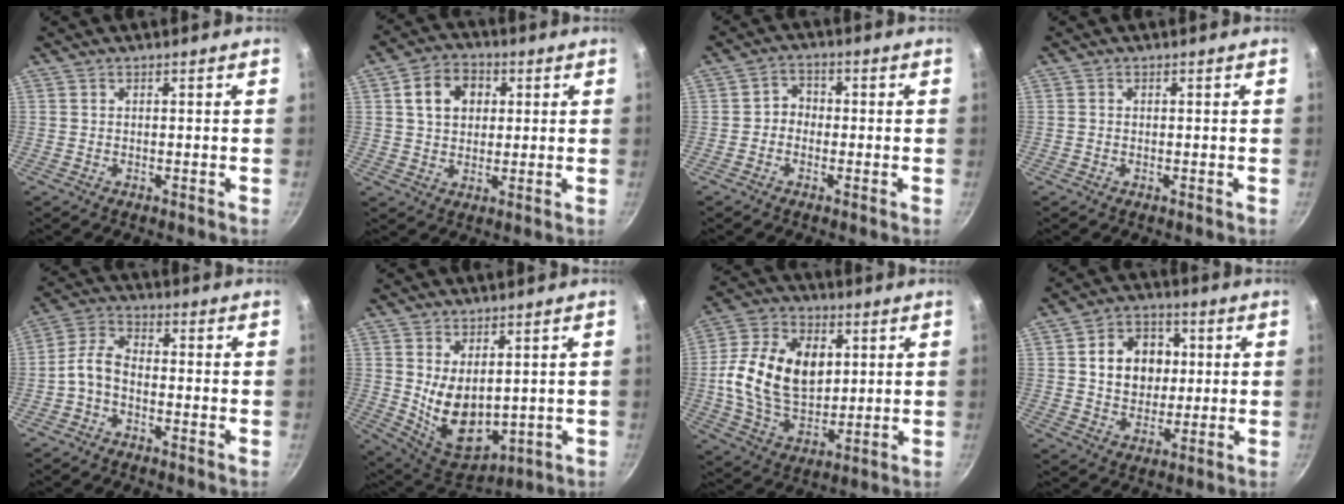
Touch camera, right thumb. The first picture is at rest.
{"total": 8.9, "force": [2.5, 6.8, 5.1], "torque": [-0.063, 0.009, 0.035]}
{"total": 3.4, "force": [-0.7, 3.0, 1.4], "torque": [0.001, 0.015, -0.021]}
{"total": 0.0}
{"total": 5.6, "force": [-2.2, 3.3, 4.0], "torque": [-0.085, 0.034, -0.054]}
{"total": 11.5, "force": [1.5, 7.0, 9.0], "torque": [-0.124, -0.038, 0.055]}
{"total": 18.0, "force": [2.6, 12.1, 13.0], "torque": [-0.224, 0.001, 0.042]}
{"total": 11.6, "force": [2.0, 9.4, 6.6], "torque": [-0.069, 0.005, 0.029]}